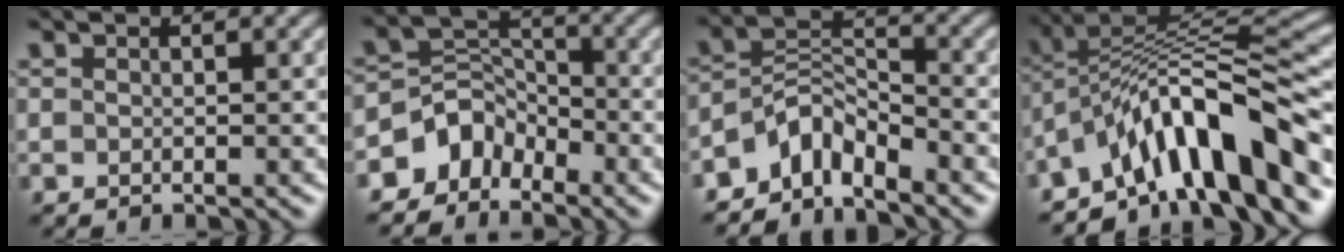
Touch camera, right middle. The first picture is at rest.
{"total": 4.1, "force": [-3.1, 2.6, 0.9], "torque": [-0.008, 0.007, -0.066]}
{"total": 4.5, "force": [-3.6, 1.8, 2.0], "torque": [-0.027, 0.007, -0.081]}
{"total": 11.2, "force": [-6.1, 3.2, 8.8], "torque": [-0.119, 0.023, -0.112]}